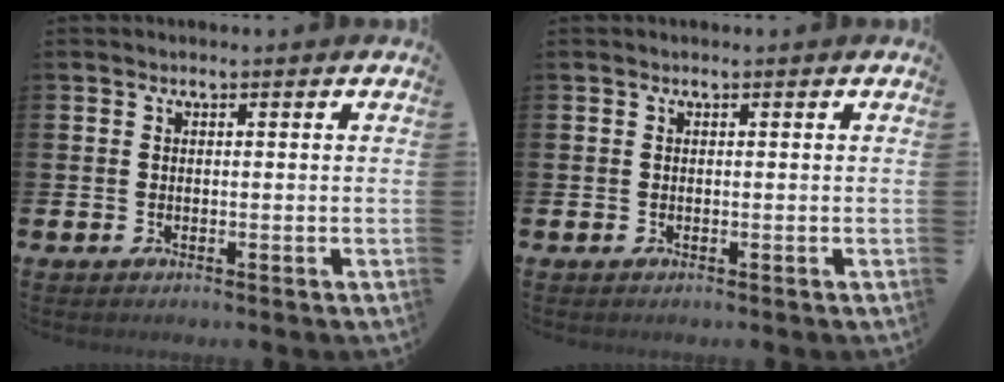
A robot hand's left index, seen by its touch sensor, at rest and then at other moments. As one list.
[{"total": 0.0}]